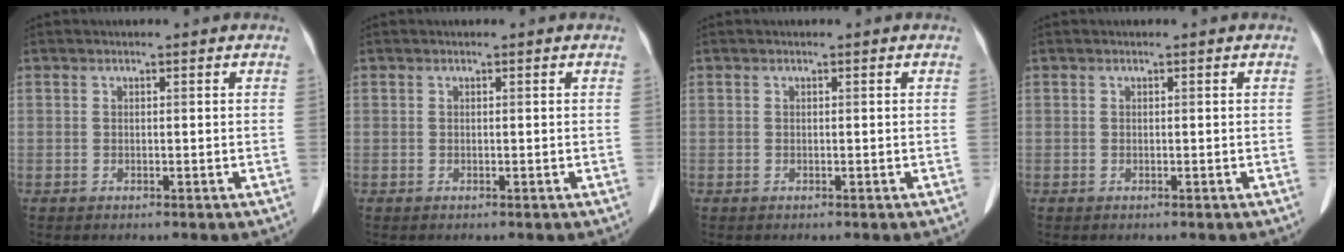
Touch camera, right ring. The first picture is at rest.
{"total": 0.0}
{"total": 0.0}
{"total": 0.0}